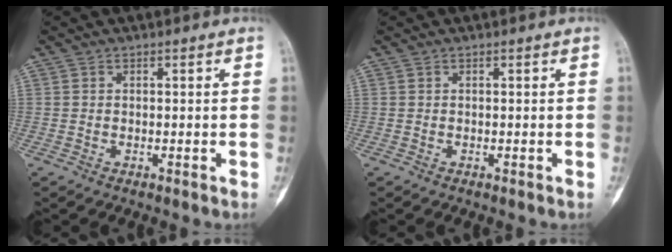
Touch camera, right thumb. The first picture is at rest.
{"total": 0.0}